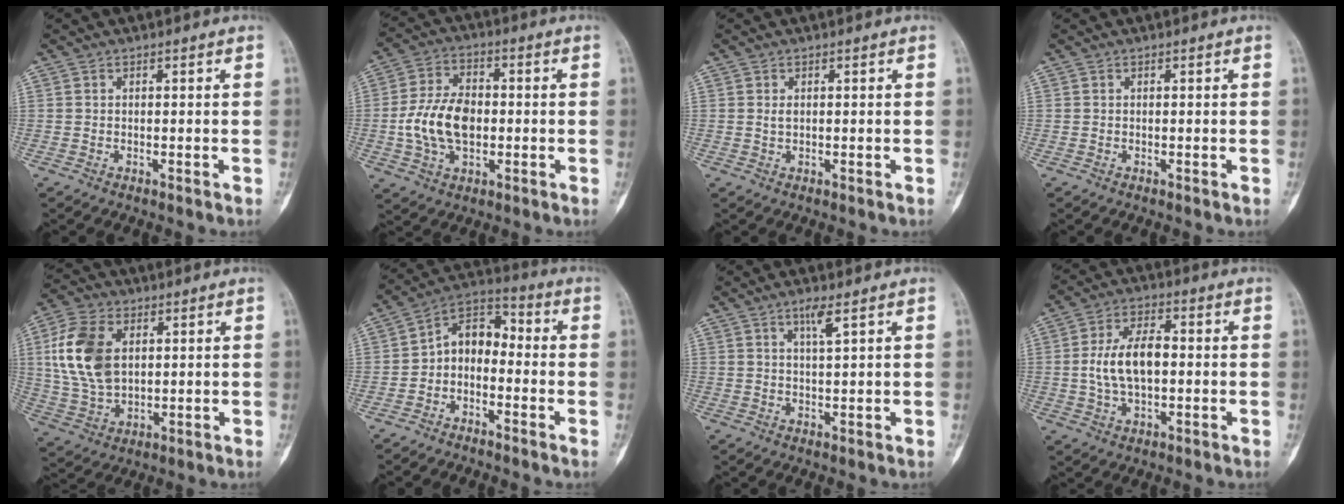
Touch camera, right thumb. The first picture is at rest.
{"total": 12.2, "force": [-1.2, 7.8, 9.3], "torque": [-0.166, 0.017, -0.022]}
{"total": 1.0, "force": [0.2, 0.6, 0.8], "torque": [-0.016, -0.001, 0.007]}
{"total": 0.0}
{"total": 13.9, "force": [3.1, 8.9, 10.2], "torque": [-0.201, -0.002, 0.064]}
{"total": 8.6, "force": [-2.1, 6.0, 5.8], "torque": [-0.077, 0.051, -0.055]}
{"total": 3.1, "force": [1.7, 0.2, 2.6], "torque": [-0.055, -0.009, 0.035]}
{"total": 9.9, "force": [0.0, 5.3, 8.4], "torque": [-0.157, 0.013, -0.002]}